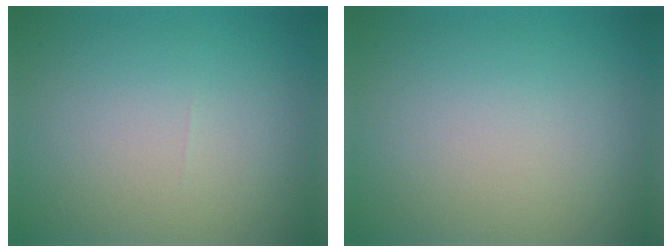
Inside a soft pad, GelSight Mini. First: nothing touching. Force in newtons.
{"total": 0.0}